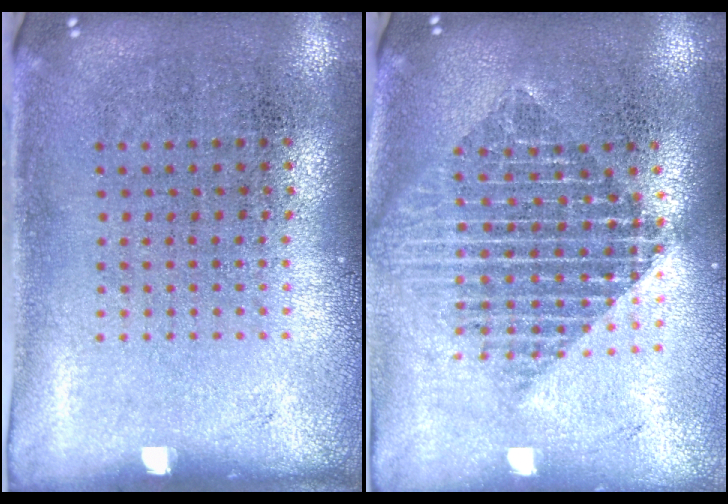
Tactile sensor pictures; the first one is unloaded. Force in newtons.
{"total": 2.2, "press": 1.8, "slide": 1.3}